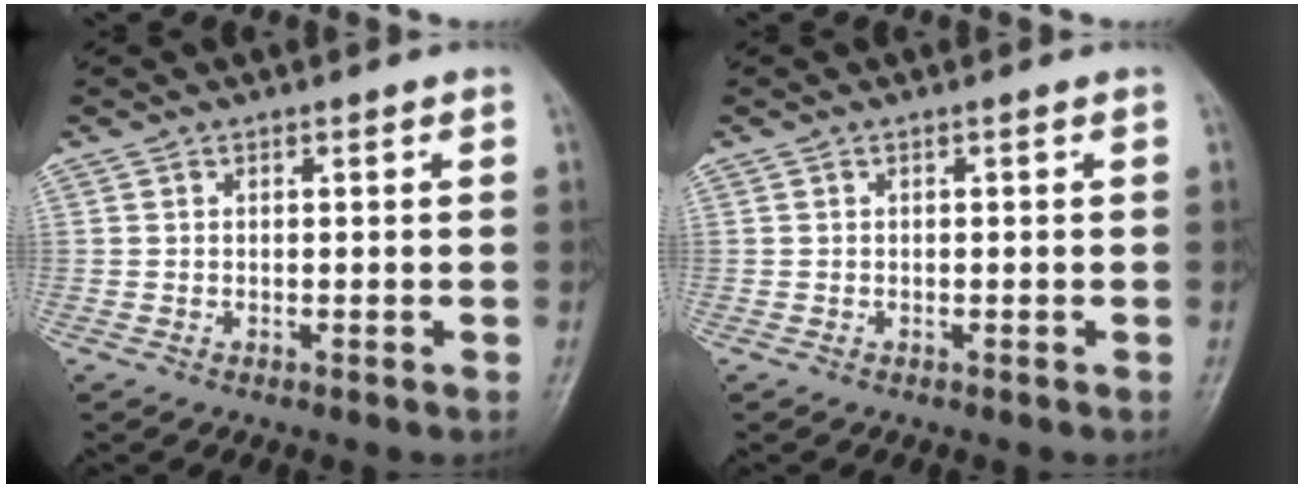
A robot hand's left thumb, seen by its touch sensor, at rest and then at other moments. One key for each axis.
{"total": 0.0}